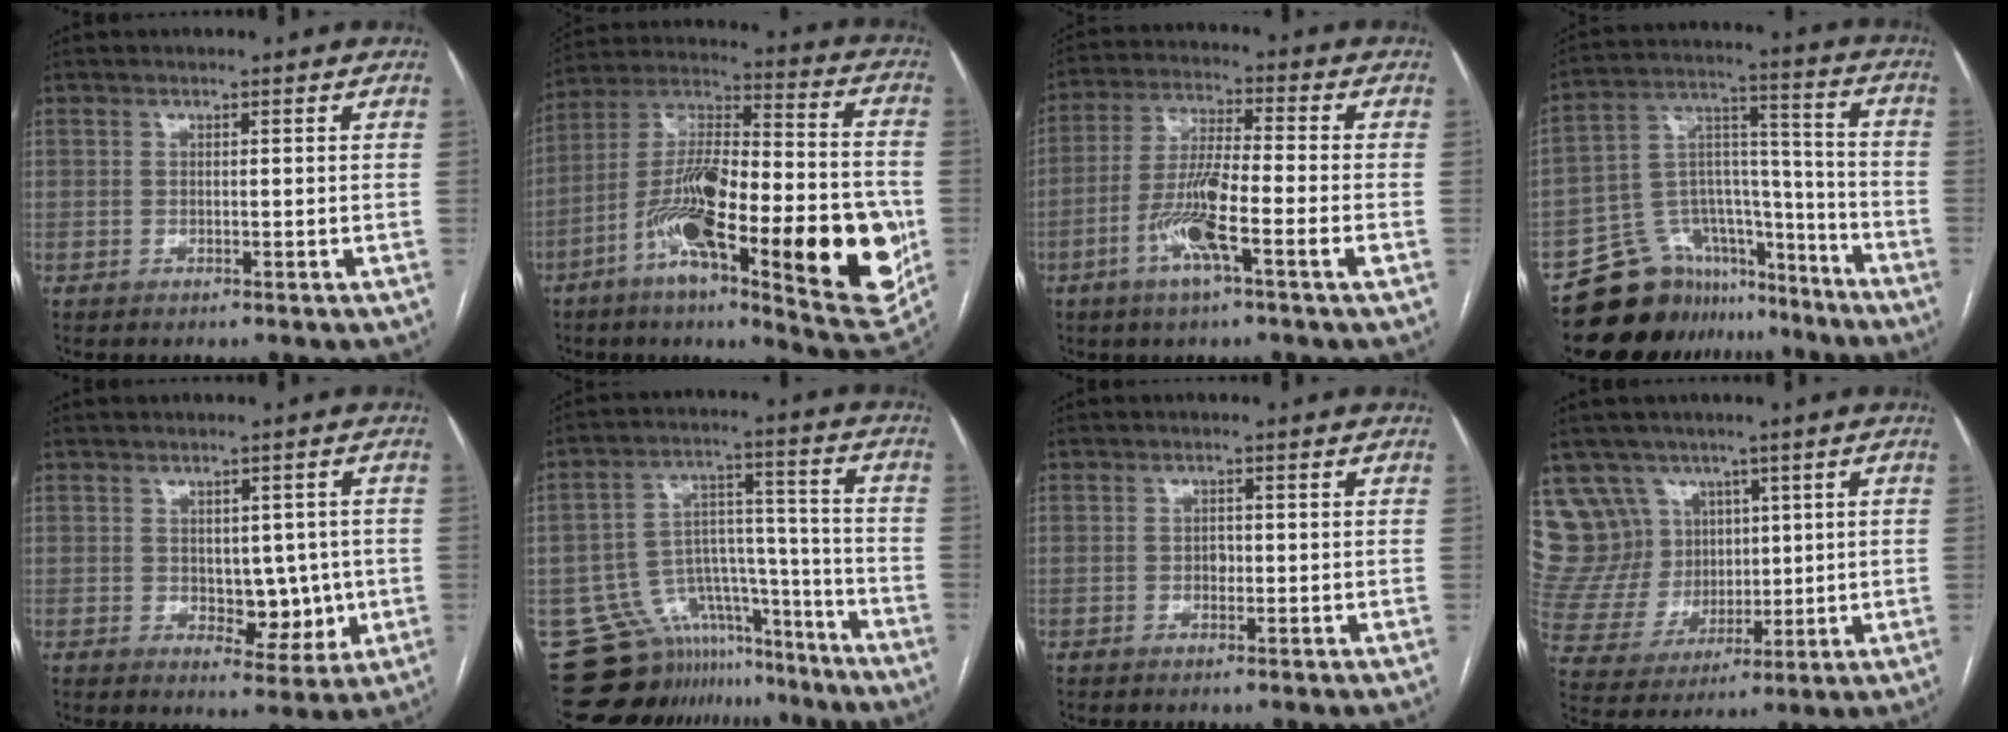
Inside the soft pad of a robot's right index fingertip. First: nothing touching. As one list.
[{"total": 28.3, "force": [-8.4, 6.3, 26.3], "torque": [-0.388, -0.006, -0.124]}, {"total": 10.3, "force": [-4.0, 0.4, 9.5], "torque": [-0.185, -0.003, -0.080]}, {"total": 14.7, "force": [-12.3, 7.8, 2.0], "torque": [-0.022, 0.089, -0.200]}, {"total": 6.2, "force": [-0.2, 3.8, 5.0], "torque": [-0.055, 0.003, 0.009]}, {"total": 14.5, "force": [-12.9, 6.6, 0.7], "torque": [0.000, 0.081, -0.192]}, {"total": 1.1, "force": [-0.2, 0.8, 0.7], "torque": [-0.010, 0.003, -0.003]}, {"total": 13.2, "force": [7.6, 10.6, 2.5], "torque": [-0.073, 0.058, 0.168]}]